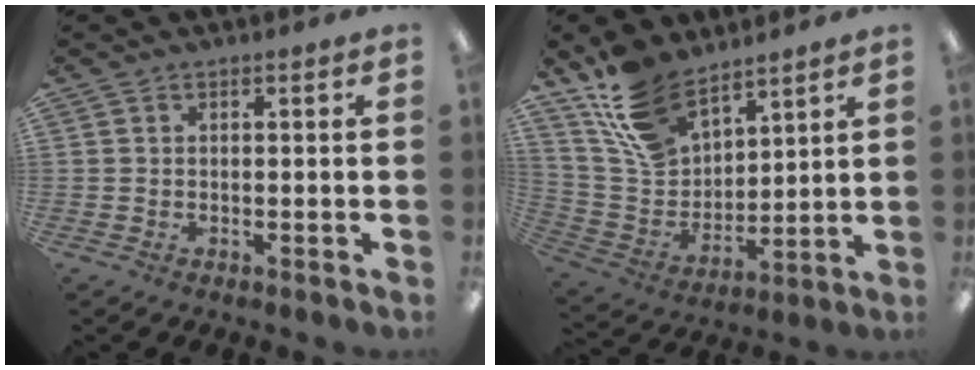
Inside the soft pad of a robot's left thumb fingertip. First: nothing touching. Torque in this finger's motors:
{"motor_torque": [0.21, 0.08, 1.09, -1.68, 0.17]}